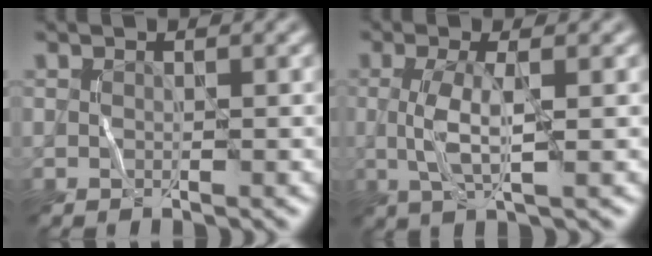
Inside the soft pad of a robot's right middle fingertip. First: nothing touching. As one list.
[{"total": 3.1, "force": [0.0, 0.7, 3.0], "torque": [-0.071, 0.002, -0.001]}]